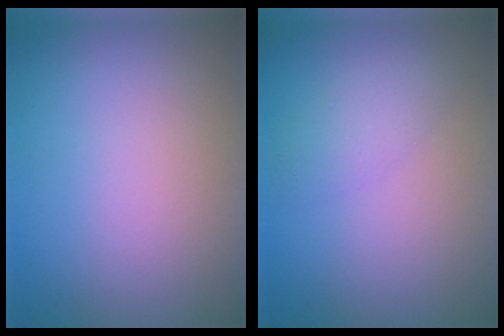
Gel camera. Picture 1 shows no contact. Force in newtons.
{"total": 1.9, "press": 1.9, "slide": 0.1}